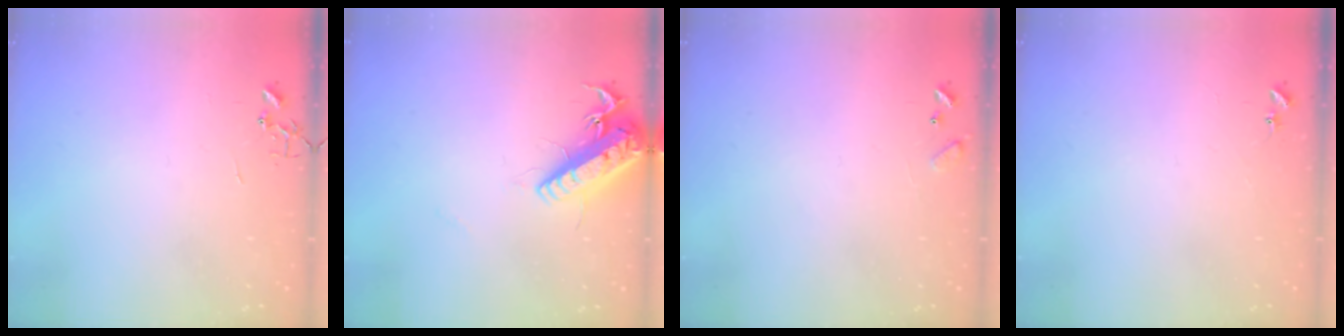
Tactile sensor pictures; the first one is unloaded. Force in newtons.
{"total": 16.5, "press": 16.2, "slide": 3.1}
{"total": 6.4, "press": 6.4, "slide": 0.5}
{"total": 4.3, "press": 4.2, "slide": 0.6}